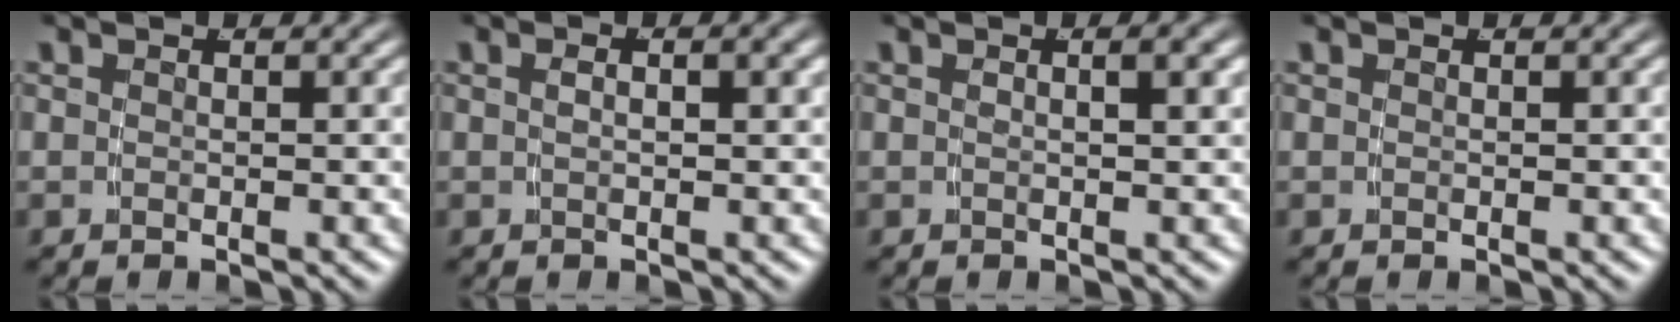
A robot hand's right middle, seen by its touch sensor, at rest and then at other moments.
{"total": 1.2, "force": [0.0, -0.3, 1.2], "torque": [-0.013, 0.001, 0.004]}
{"total": 1.2, "force": [0.2, -0.7, 1.0], "torque": [-0.012, 0.002, 0.008]}
{"total": 0.0}